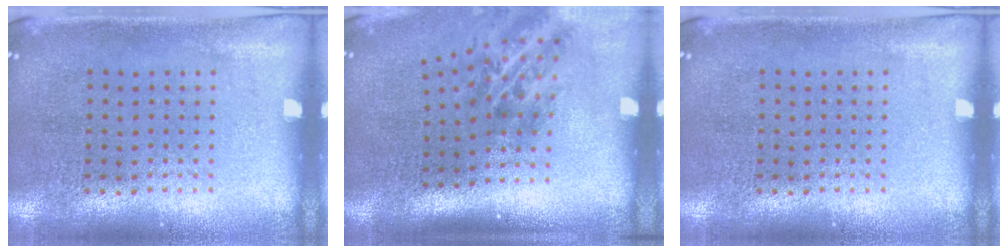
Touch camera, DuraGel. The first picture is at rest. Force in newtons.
{"total": 2.1, "press": 1.4, "slide": 1.6}
{"total": 0.0}